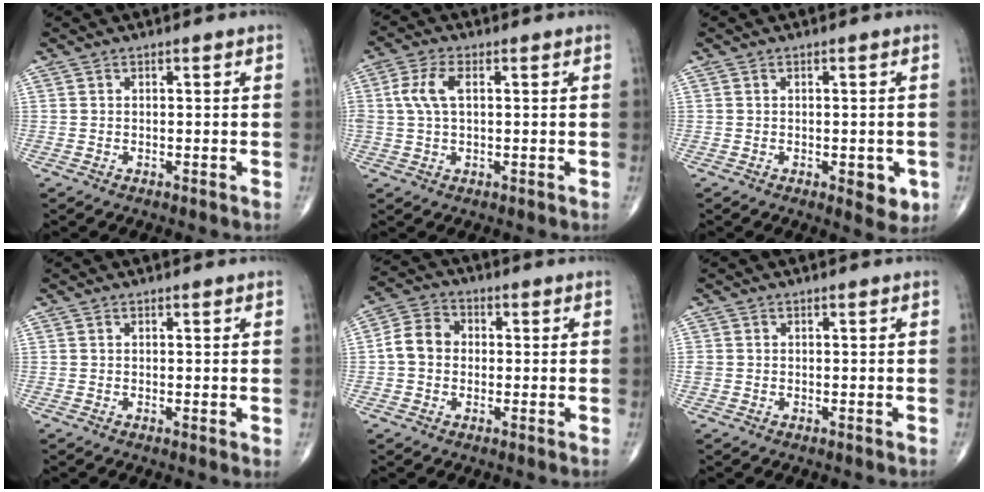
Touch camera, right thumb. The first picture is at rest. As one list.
[{"total": 5.9, "force": [1.1, 2.9, 5.0], "torque": [-0.123, 0.012, 0.021]}, {"total": 4.3, "force": [-1.3, 1.9, 3.6], "torque": [-0.026, -0.005, -0.011]}, {"total": 0.7, "force": [0.2, 0.1, 0.7], "torque": [-0.012, -0.004, 0.001]}, {"total": 6.7, "force": [-0.3, 5.6, 3.7], "torque": [-0.057, 0.022, -0.018]}, {"total": 1.1, "force": [-0.1, 1.0, 0.4], "torque": [-0.009, 0.003, -0.001]}]